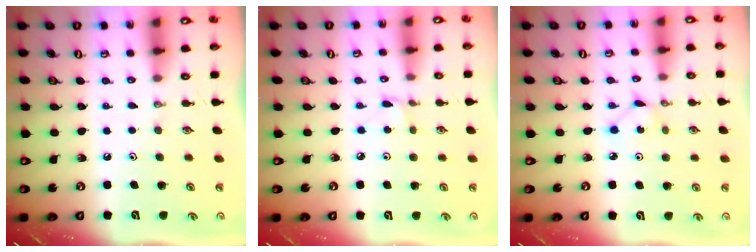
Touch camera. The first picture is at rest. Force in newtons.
{"total": 1.6, "press": 1.6, "slide": 0.2}
{"total": 1.8, "press": 1.8, "slide": 0.3}